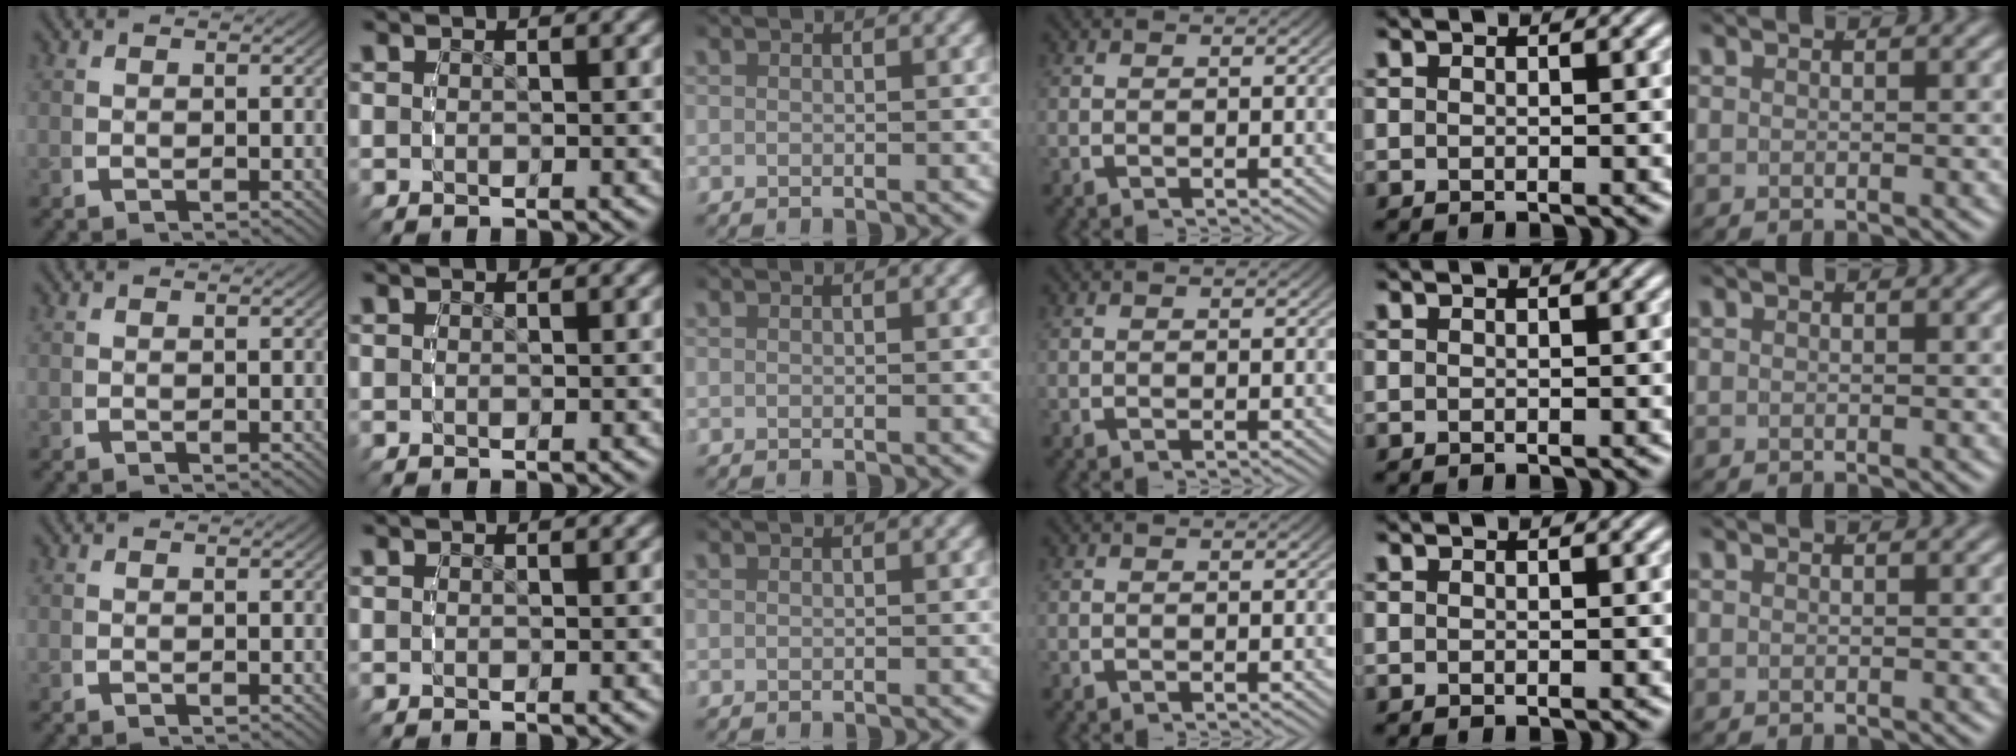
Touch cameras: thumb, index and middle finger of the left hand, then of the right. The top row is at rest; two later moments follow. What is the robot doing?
{"motion": "reach", "object": "sponge"}